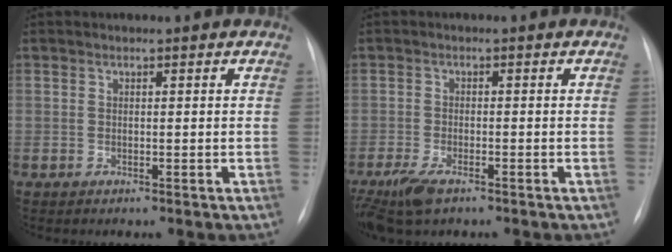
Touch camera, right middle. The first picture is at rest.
{"total": 6.8, "force": [-4.7, 2.3, 4.4], "torque": [-0.092, -0.017, -0.082]}